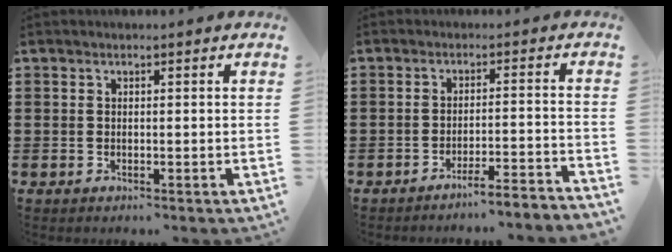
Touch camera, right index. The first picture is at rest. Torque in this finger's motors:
{"motor_torque": [0.53, 0.16, 0.00, 0.00]}